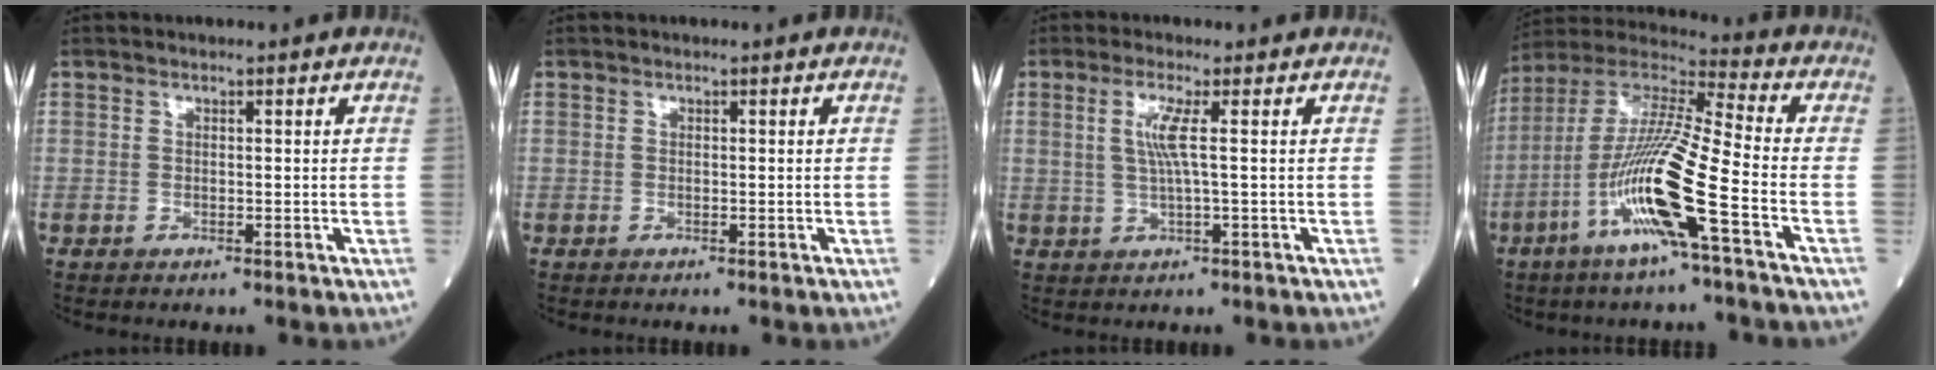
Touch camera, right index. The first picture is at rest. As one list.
[{"total": 0.0}, {"total": 3.7, "force": [0.6, -0.5, 3.7], "torque": [-0.080, 0.001, 0.012]}, {"total": 15.8, "force": [-6.0, -0.2, 14.7], "torque": [-0.301, -0.007, -0.123]}]